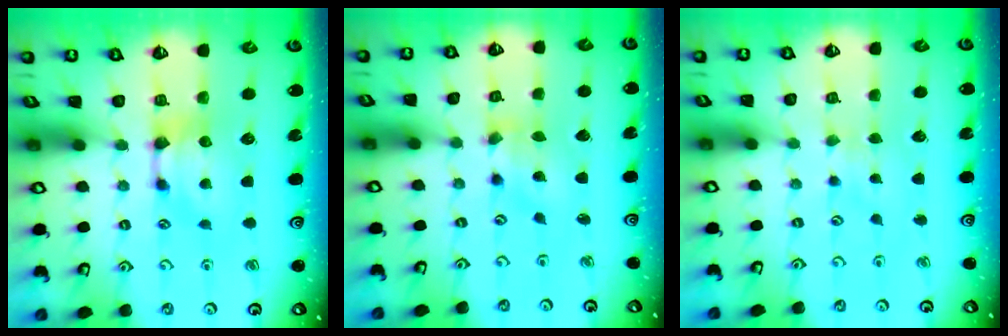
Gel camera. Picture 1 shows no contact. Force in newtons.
{"total": 1.3, "press": 0.6, "slide": 1.1}
{"total": 1.8, "press": 1.8, "slide": 0.1}